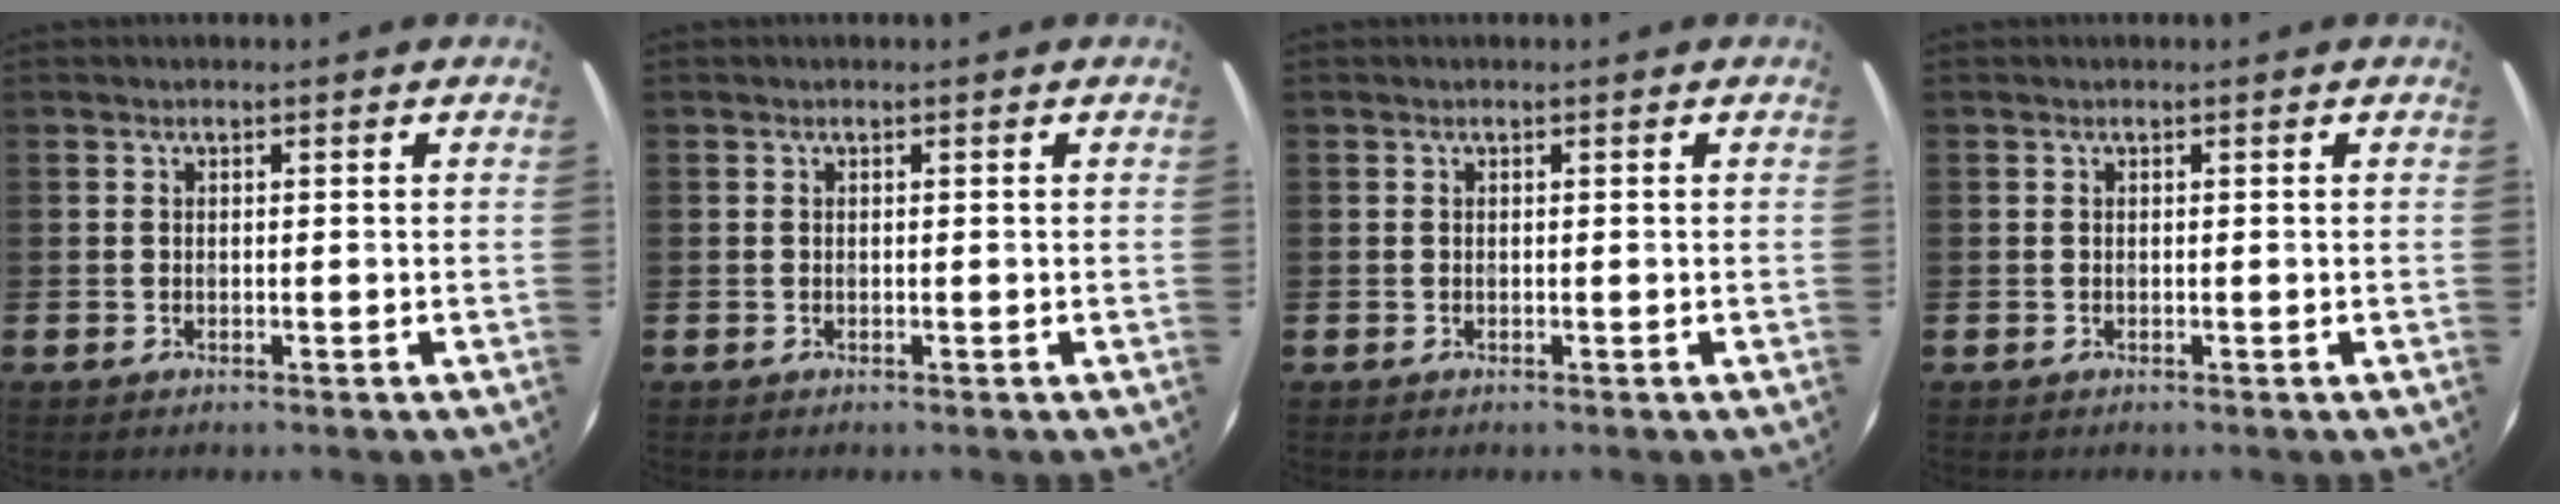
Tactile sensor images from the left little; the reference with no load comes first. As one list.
[{"total": 0.0}, {"total": 0.0}, {"total": 0.0}]